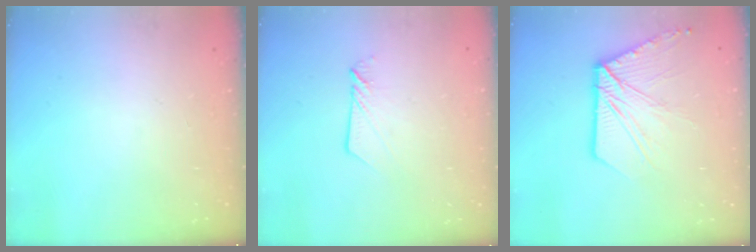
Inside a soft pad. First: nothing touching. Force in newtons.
{"total": 4.5, "press": 4.5, "slide": 0.3}
{"total": 14.0, "press": 13.9, "slide": 1.7}